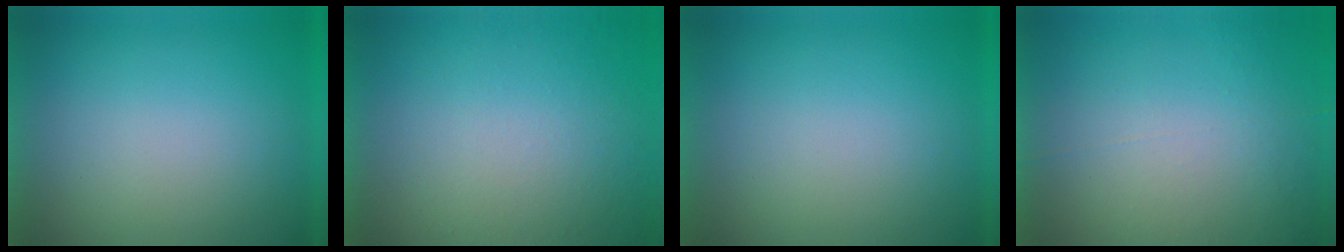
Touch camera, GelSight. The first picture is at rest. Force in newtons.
{"total": 7.1}
{"total": 0.0}
{"total": 7.0}